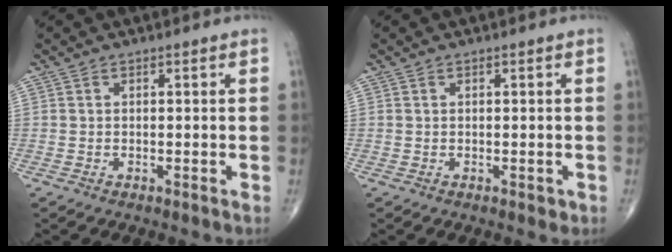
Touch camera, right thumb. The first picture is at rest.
{"total": 0.9, "force": [-0.3, 0.6, 0.7], "torque": [-0.002, 0.000, -0.004]}